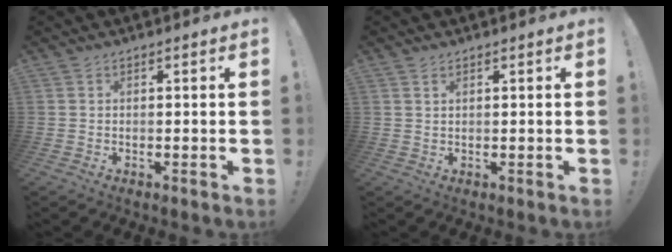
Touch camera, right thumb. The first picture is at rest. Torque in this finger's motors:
{"motor_torque": [-0.05, 0.01, 0.11, 0.13, 0.02]}